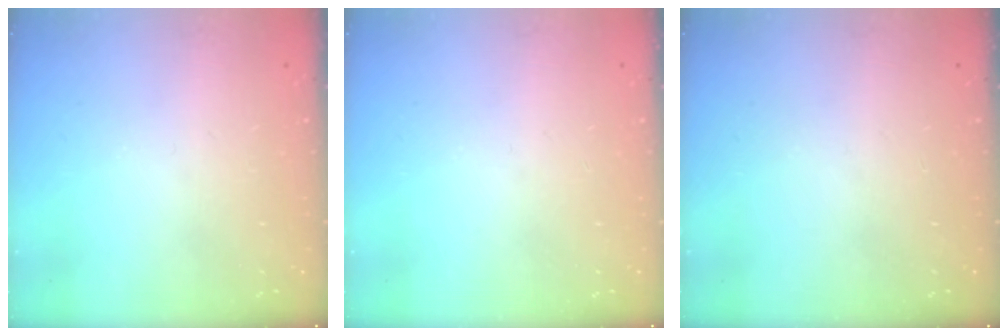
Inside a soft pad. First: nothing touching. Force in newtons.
{"total": 0.0}
{"total": 0.0}